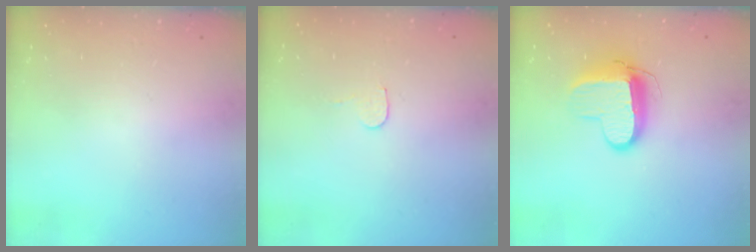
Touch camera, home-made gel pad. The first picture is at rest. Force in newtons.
{"total": 4.5, "press": 4.5, "slide": 0.4}
{"total": 10.4, "press": 10.3, "slide": 0.9}